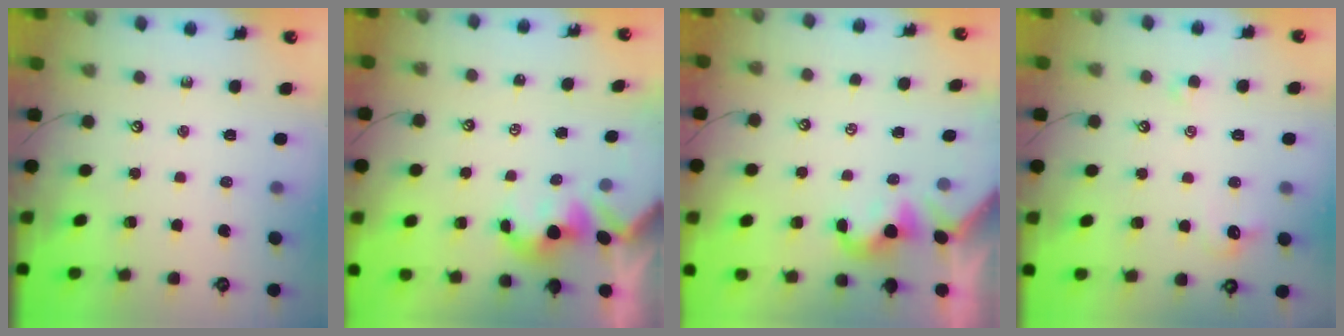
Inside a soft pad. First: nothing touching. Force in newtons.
{"total": 2.0, "press": 2.0, "slide": 0.2}
{"total": 2.2, "press": 2.1, "slide": 0.3}
{"total": 2.2, "press": 2.0, "slide": 0.8}